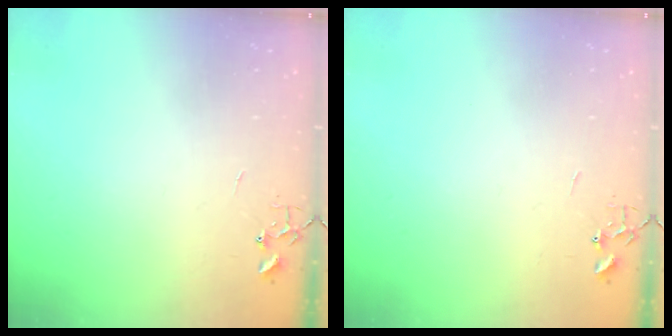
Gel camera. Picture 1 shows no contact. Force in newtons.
{"total": 0.0}